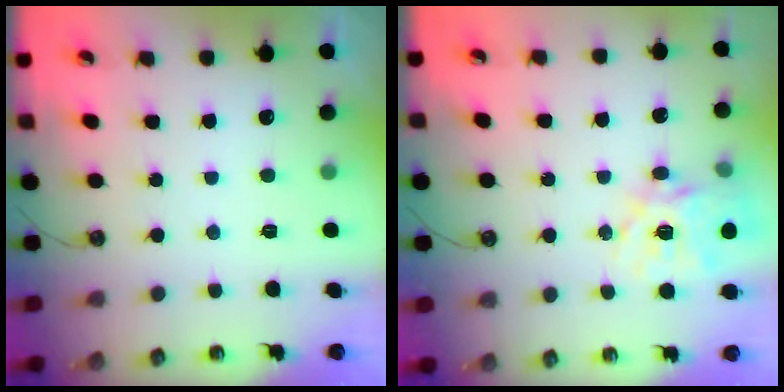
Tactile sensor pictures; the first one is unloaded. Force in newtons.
{"total": 17.5, "press": 17.3, "slide": 2.5}